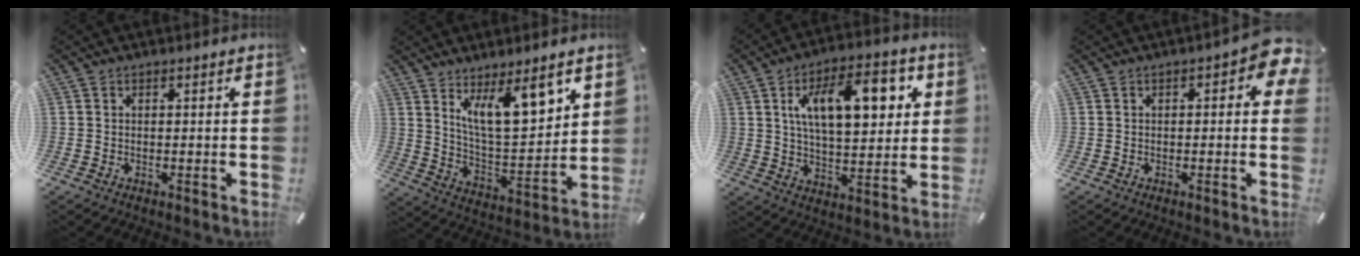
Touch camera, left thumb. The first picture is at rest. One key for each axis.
{"total": 13.3, "fx": 9.0, "fy": 4.5, "fz": 8.5, "tx": -0.141, "ty": -0.051, "tz": 0.158}
{"total": 16.7, "fx": 6.0, "fy": 8.1, "fz": 13.3, "tx": -0.212, "ty": -0.004, "tz": 0.095}
{"total": 5.1, "fx": 0.9, "fy": 2.4, "fz": 4.4, "tx": -0.050, "ty": 0.000, "tz": 0.010}